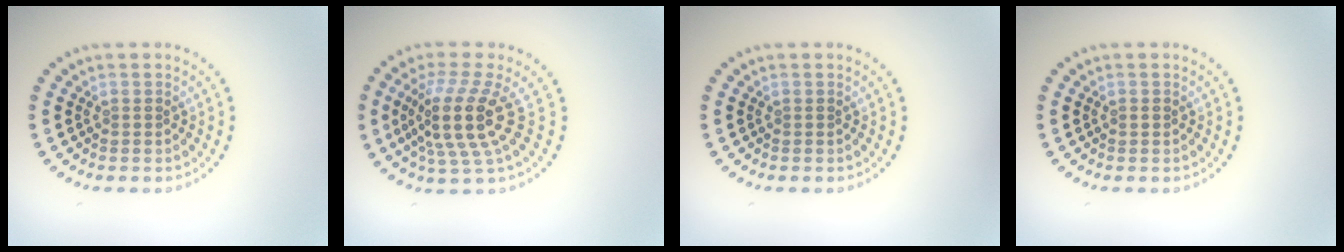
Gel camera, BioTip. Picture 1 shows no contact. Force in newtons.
{"total": 5.0, "press": 3.7, "slide": 3.4}
{"total": 0.0}
{"total": 0.6, "press": 0.6, "slide": 0.1}